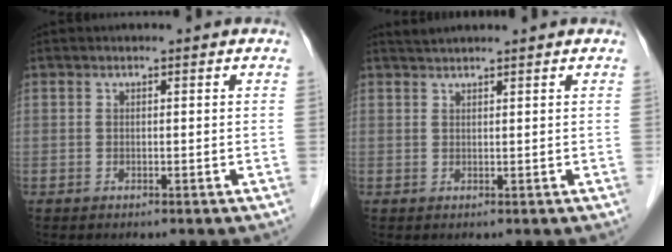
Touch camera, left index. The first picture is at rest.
{"total": 3.1, "force": [2.9, -0.4, 1.1], "torque": [-0.012, 0.028, 0.051]}